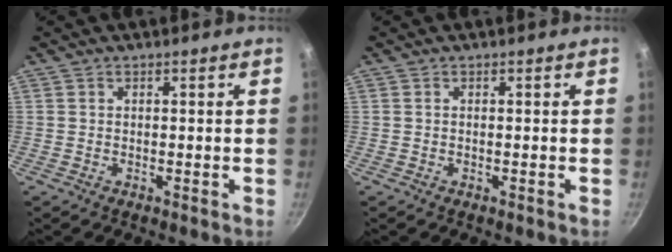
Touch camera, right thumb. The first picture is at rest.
{"total": 0.0}